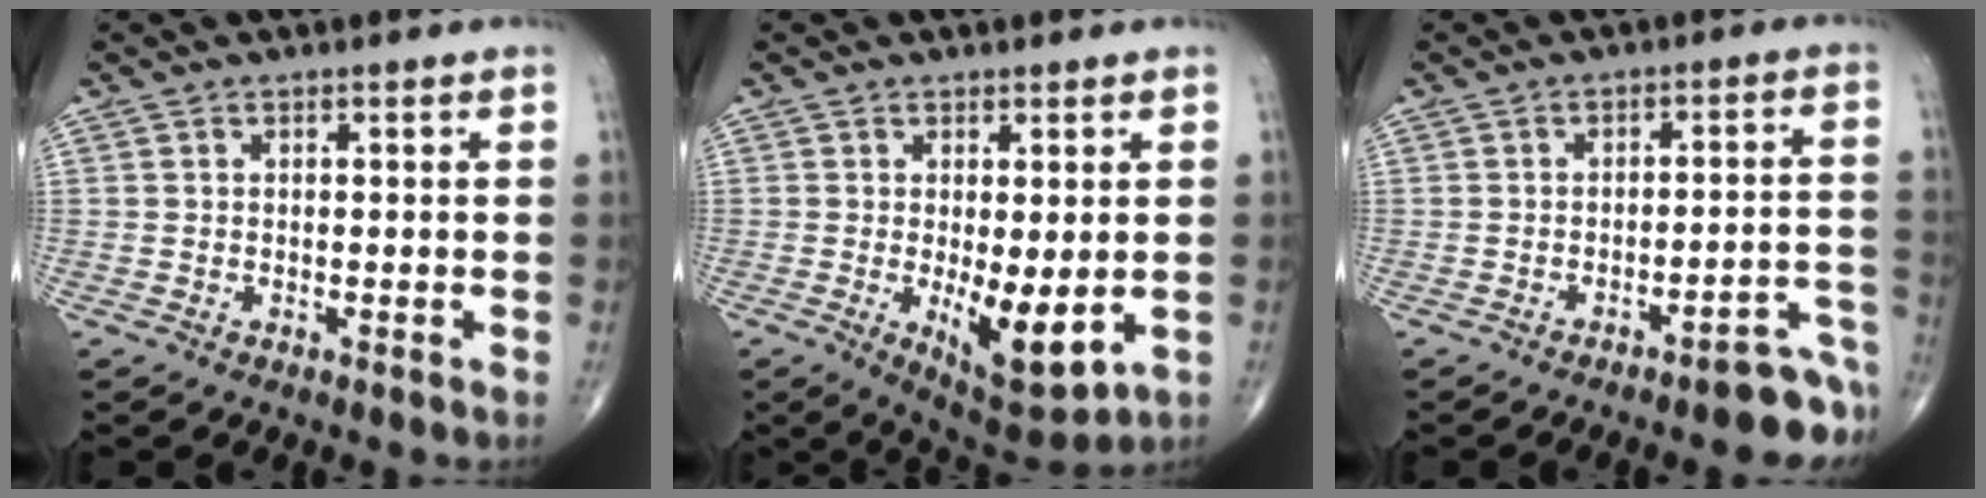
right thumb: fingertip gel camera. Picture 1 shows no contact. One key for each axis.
{"total": 9.5, "fx": -1.5, "fy": 3.6, "fz": 8.7, "tx": -0.124, "ty": -0.028, "tz": -0.010}
{"total": 8.4, "fx": -6.4, "fy": 1.9, "fz": 5.1, "tx": -0.038, "ty": 0.064, "tz": -0.081}